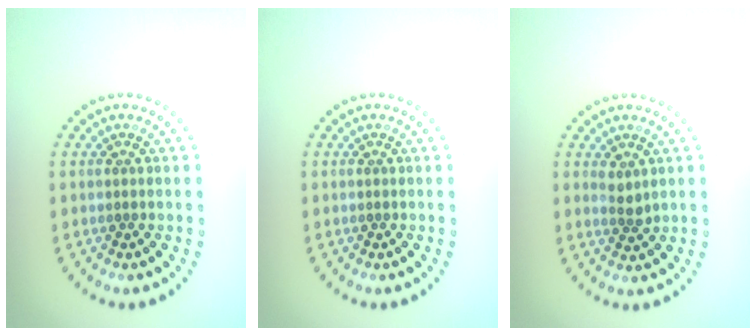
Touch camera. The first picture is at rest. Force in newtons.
{"total": 0.0}
{"total": 1.3, "press": 1.1, "slide": 0.7}